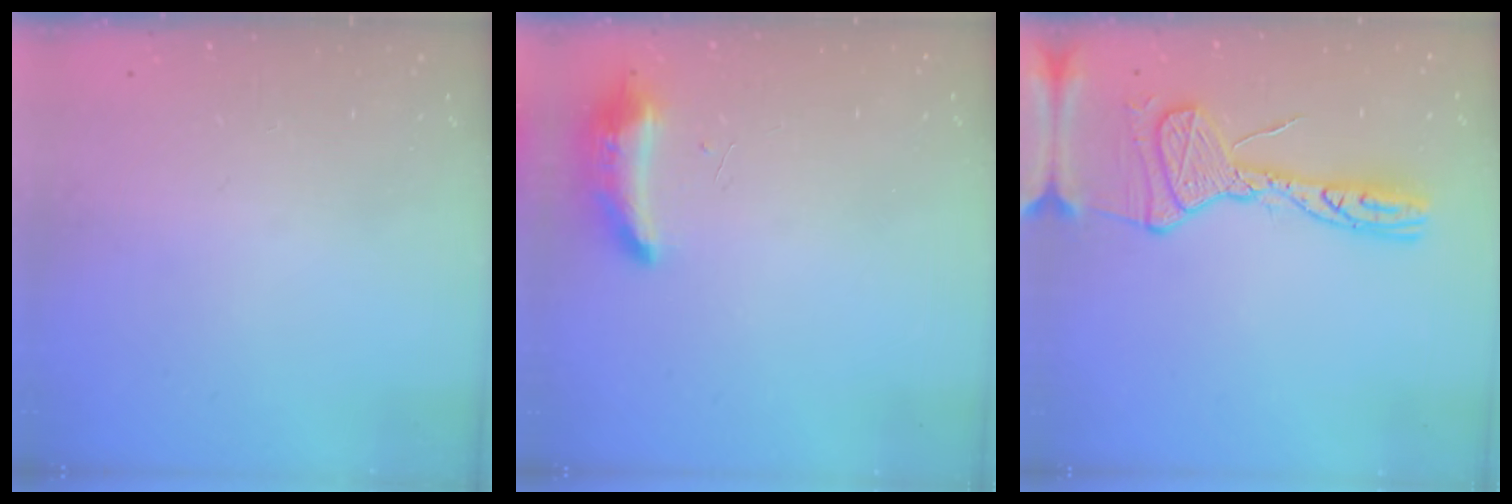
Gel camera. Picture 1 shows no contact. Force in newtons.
{"total": 8.5, "press": 8.4, "slide": 1.6}
{"total": 16.8, "press": 16.7, "slide": 1.7}